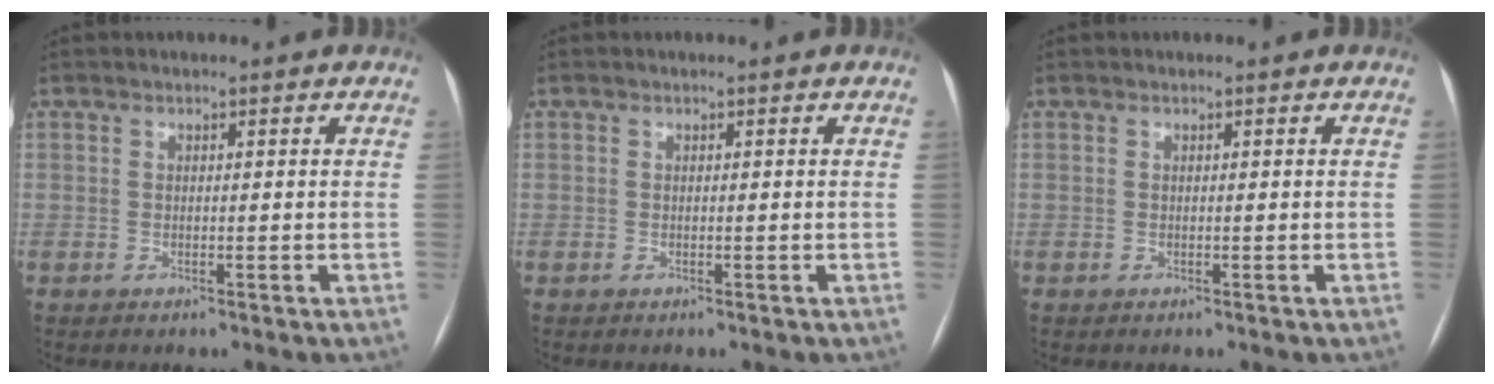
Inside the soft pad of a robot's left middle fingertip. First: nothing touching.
{"total": 0.0}
{"total": 0.0}